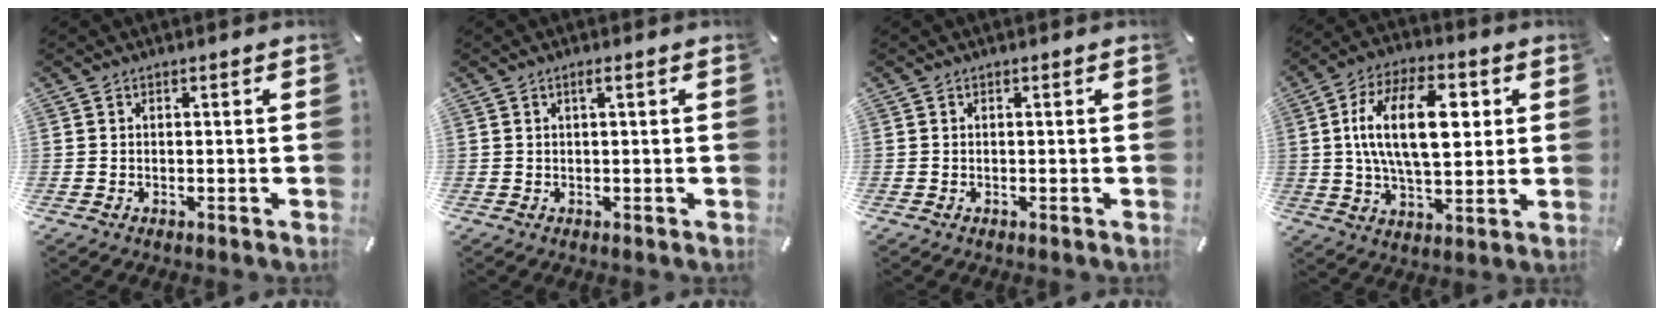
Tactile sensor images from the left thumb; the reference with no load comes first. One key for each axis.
{"total": 1.3, "fx": 0.4, "fy": 0.1, "fz": 1.2, "tx": -0.024, "ty": 0.000, "tz": 0.006}
{"total": 0.0}
{"total": 18.6, "fx": 3.5, "fy": 9.9, "fz": 15.3, "tx": -0.284, "ty": 0.000, "tz": 0.049}